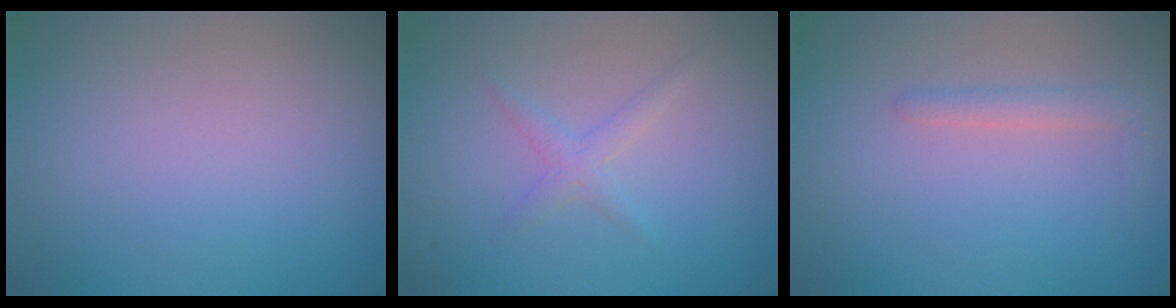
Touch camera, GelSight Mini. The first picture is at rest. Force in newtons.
{"total": 1.3, "press": 1.3, "slide": 0.1}
{"total": 1.5, "press": 1.5, "slide": 0.2}